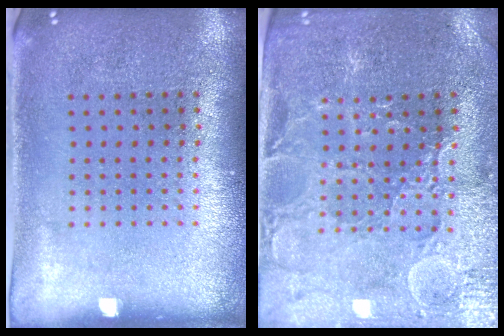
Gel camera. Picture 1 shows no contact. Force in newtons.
{"total": 1.9, "press": 1.8, "slide": 0.5}